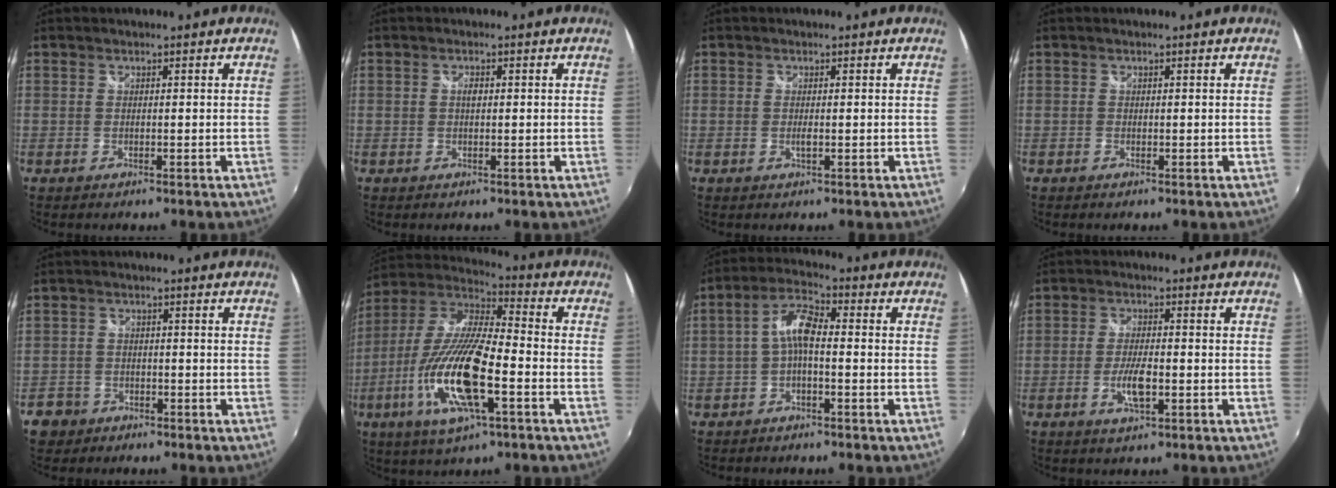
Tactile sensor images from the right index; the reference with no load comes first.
{"total": 1.1, "force": [0.1, 0.5, 0.9], "torque": [-0.017, 0.003, 0.000]}
{"total": 1.0, "force": [-0.2, 0.2, 1.0], "torque": [-0.018, -0.001, -0.005]}
{"total": 0.0}
{"total": 4.7, "force": [-2.5, 3.9, 0.7], "torque": [-0.034, 0.012, -0.040]}
{"total": 20.1, "force": [-7.0, 5.2, 18.1], "torque": [-0.369, -0.027, -0.140]}
{"total": 6.0, "force": [-1.0, 2.1, 5.5], "torque": [-0.118, 0.020, -0.023]}
{"total": 5.4, "force": [-1.8, 1.6, 4.8], "torque": [-0.100, -0.004, -0.035]}